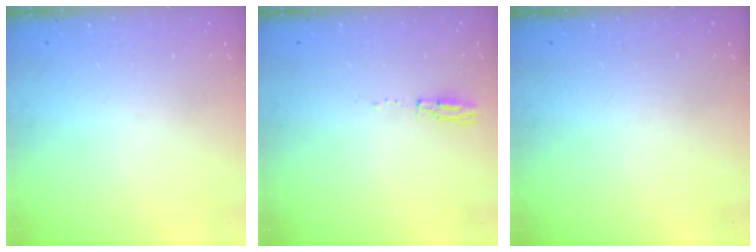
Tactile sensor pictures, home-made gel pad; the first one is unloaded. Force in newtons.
{"total": 3.5, "press": 2.9, "slide": 2.0}
{"total": 0.0}